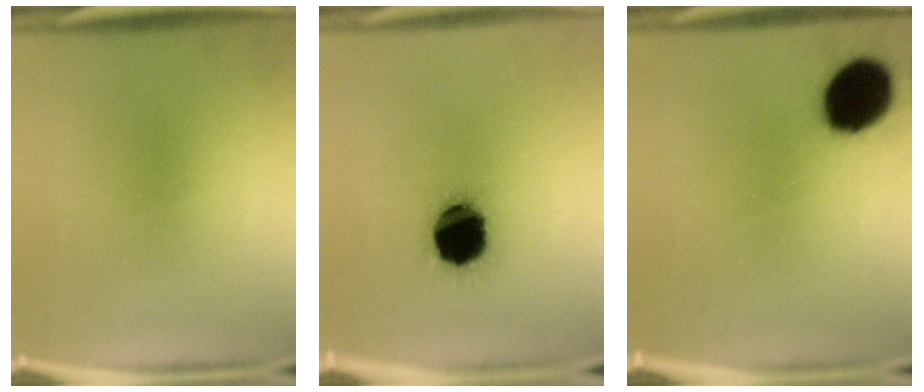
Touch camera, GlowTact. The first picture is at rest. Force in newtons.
{"total": 16.7}
{"total": 14.5}